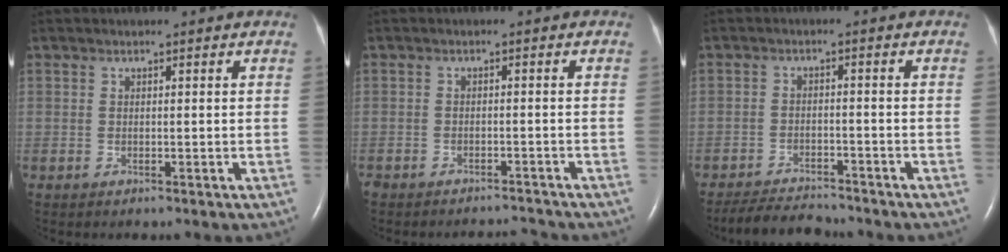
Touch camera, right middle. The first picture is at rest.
{"total": 4.1, "force": [-4.0, 0.4, -0.1], "torque": [0.000, -0.006, -0.064]}
{"total": 6.2, "force": [-6.0, 0.9, 1.2], "torque": [-0.025, -0.016, -0.099]}